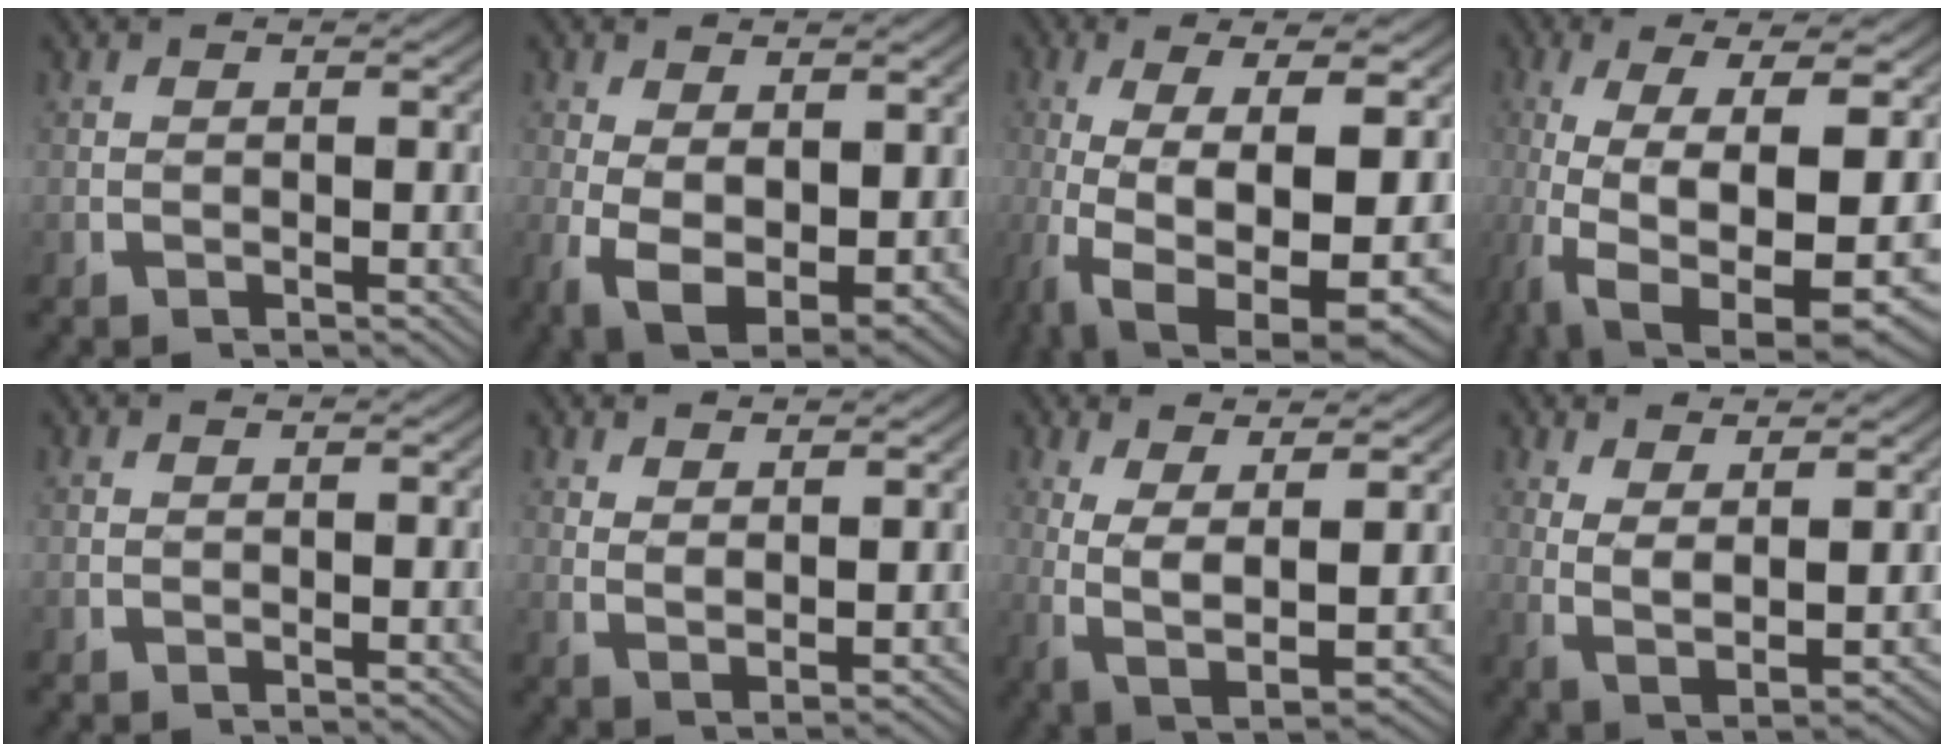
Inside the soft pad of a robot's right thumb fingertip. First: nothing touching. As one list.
[{"total": 8.8, "force": [-3.1, 5.8, 5.8], "torque": [-0.133, -0.055, -0.023]}, {"total": 12.8, "force": [-2.3, 6.1, 11.0], "torque": [-0.218, -0.050, 0.000]}, {"total": 14.2, "force": [-2.4, 7.0, 12.1], "torque": [-0.228, -0.054, -0.001]}, {"total": 0.0}, {"total": 2.7, "force": [2.2, 0.5, 1.5], "torque": [-0.028, -0.005, 0.050]}, {"total": 7.8, "force": [0.1, 4.3, 6.5], "torque": [-0.150, -0.043, 0.027]}, {"total": 5.7, "force": [1.6, 3.0, 4.5], "torque": [-0.104, -0.021, 0.040]}]